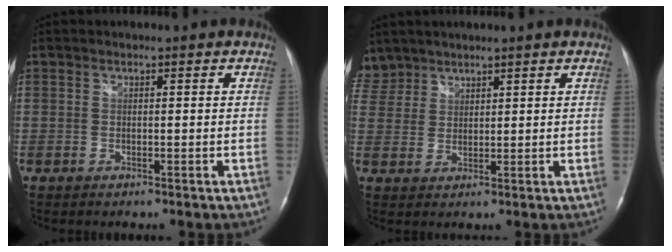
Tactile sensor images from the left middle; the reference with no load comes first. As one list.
[{"total": 5.6, "force": [4.7, 3.1, -0.1], "torque": [0.002, 0.011, 0.100]}]